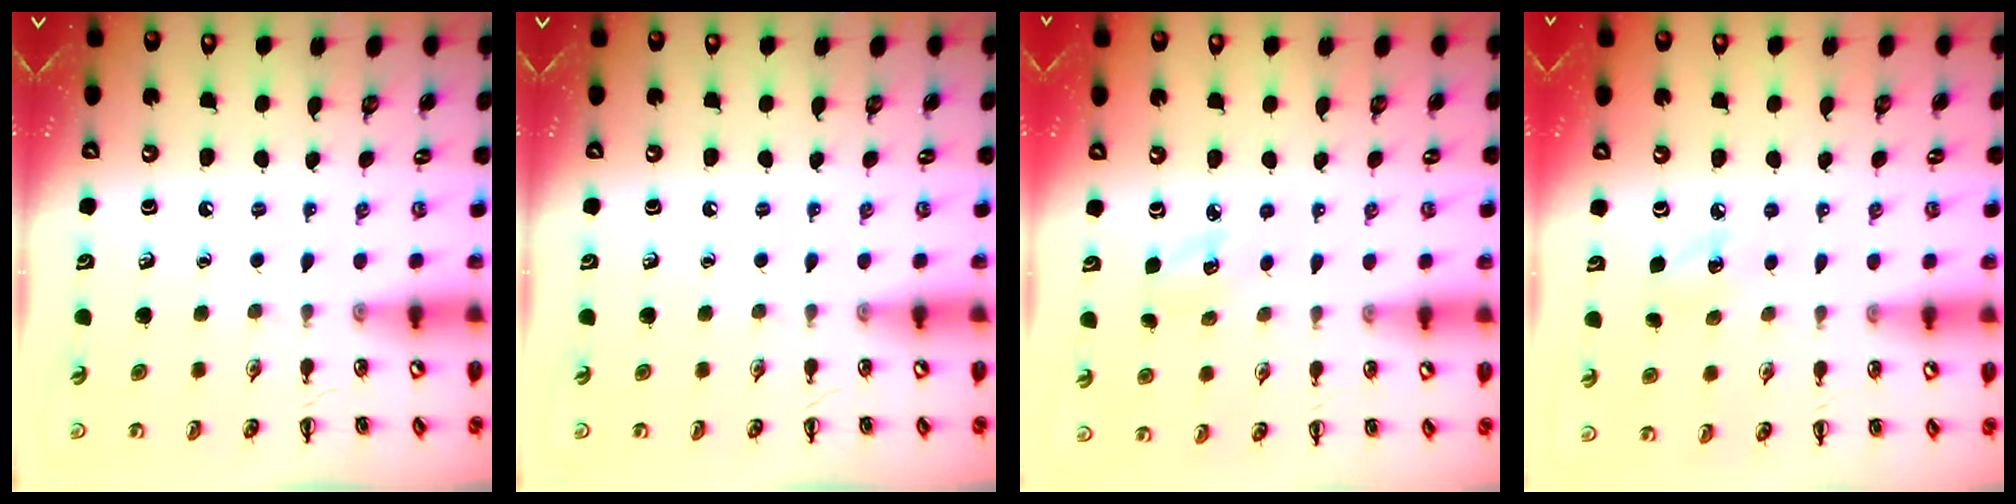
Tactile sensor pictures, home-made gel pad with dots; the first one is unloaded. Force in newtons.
{"total": 0.0}
{"total": 4.0, "press": 3.9, "slide": 0.9}
{"total": 6.7, "press": 6.5, "slide": 1.7}